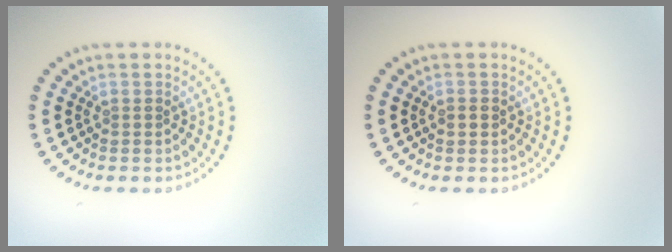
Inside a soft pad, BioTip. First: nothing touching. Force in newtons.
{"total": 1.2, "press": 1.2, "slide": 0.0}